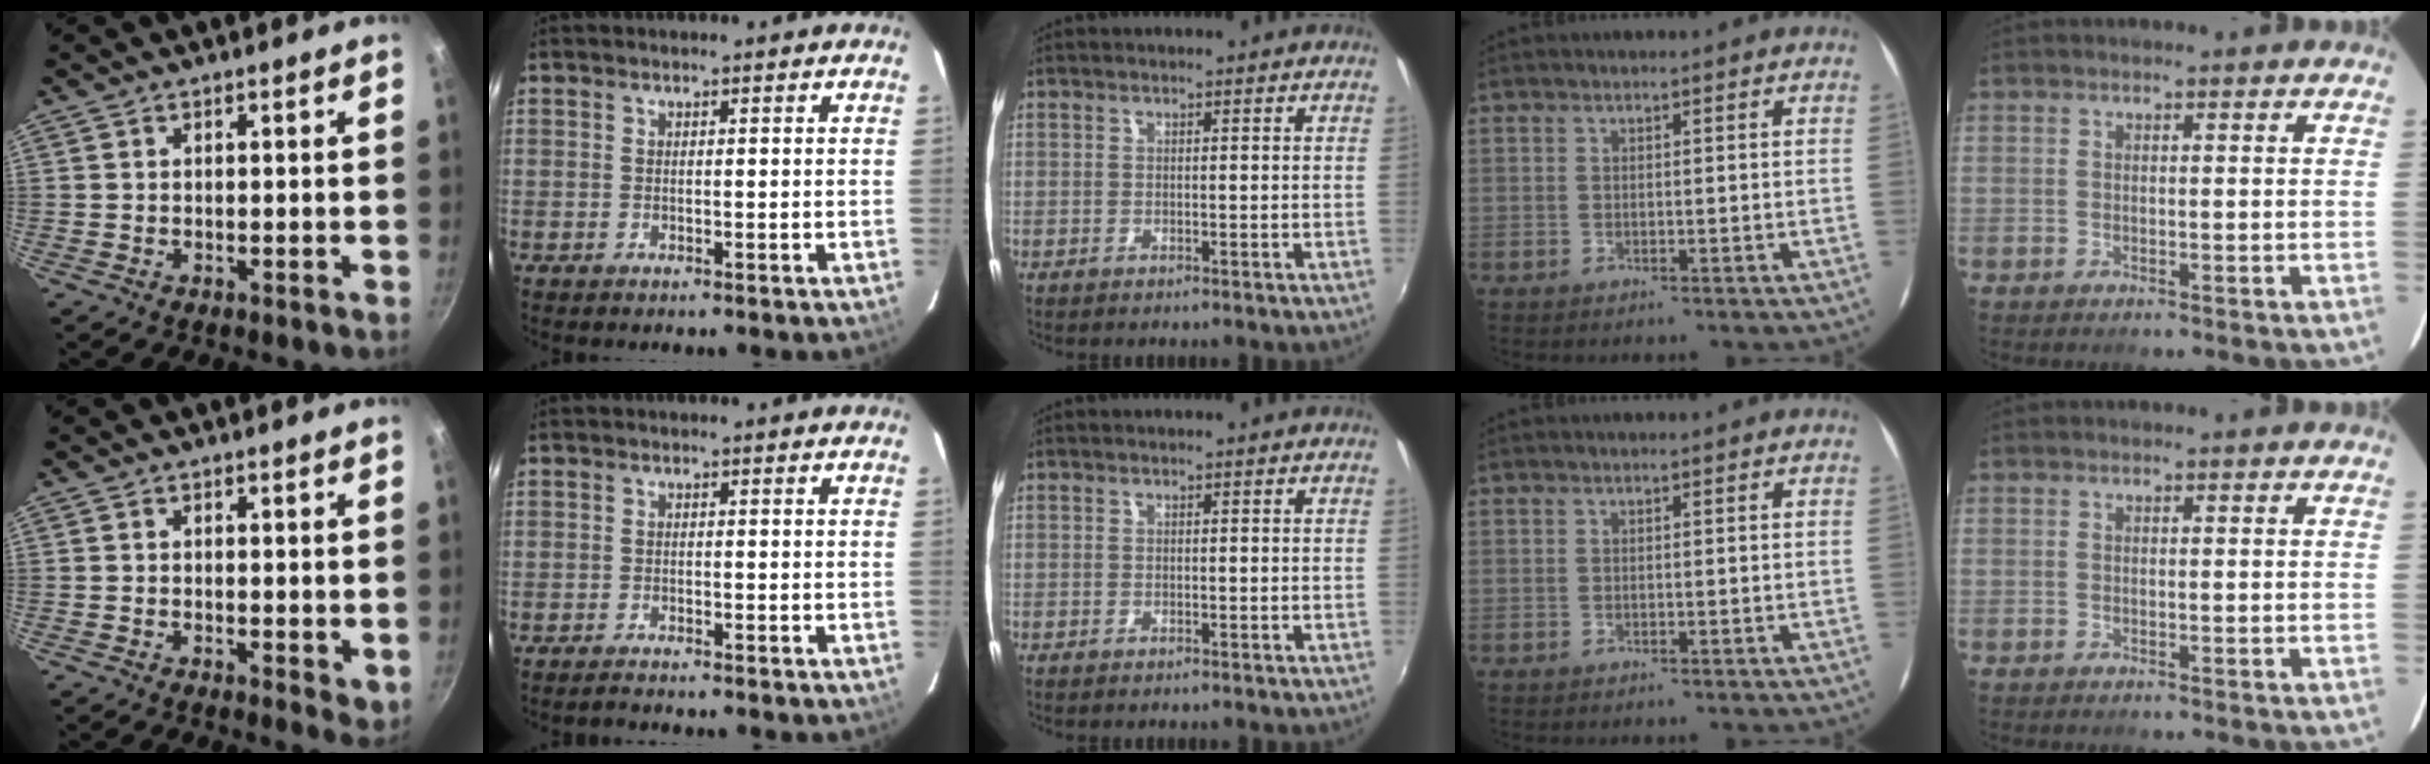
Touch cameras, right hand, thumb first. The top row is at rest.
{"thumb": {"total": 3.4, "force": [0.4, 1.6, 3.0], "torque": [-0.037, -0.008, 0.007]}, "index": {"total": 1.8, "force": [-1.7, 0.0, 0.5], "torque": [-0.019, -0.006, -0.030]}}